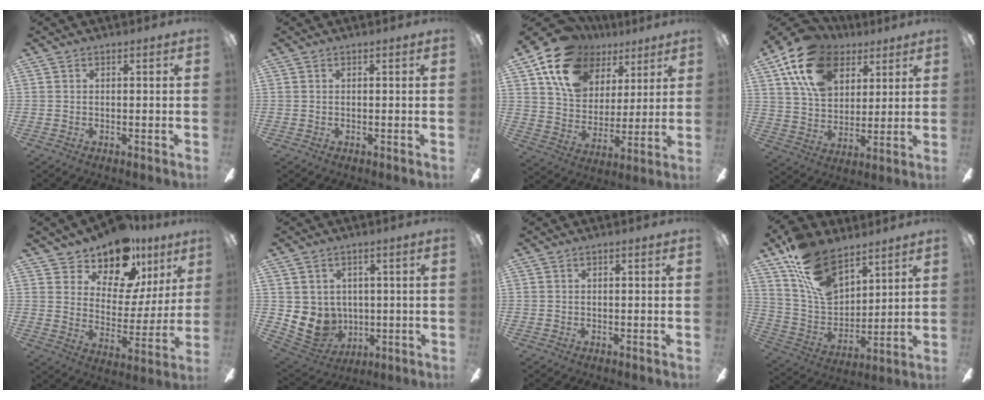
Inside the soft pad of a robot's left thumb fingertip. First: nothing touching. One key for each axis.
{"total": 0.0}
{"total": 18.3, "fx": 10.9, "fy": 12.5, "fz": 7.8, "tx": -0.151, "ty": -0.044, "tz": 0.205}
{"total": 18.2, "fx": 9.9, "fy": 12.1, "fz": 9.3, "tx": -0.166, "ty": -0.029, "tz": 0.186}
{"total": 15.1, "fx": 12.1, "fy": 7.1, "fz": 5.6, "tx": -0.093, "ty": -0.091, "tz": 0.215}
{"total": 8.2, "fx": 0.6, "fy": 7.9, "fz": 2.0, "tx": -0.068, "ty": -0.011, "tz": 0.019}
{"total": 0.0}
{"total": 17.9, "fx": 11.7, "fy": 9.7, "fz": 9.4, "tx": -0.183, "ty": -0.057, "tz": 0.225}